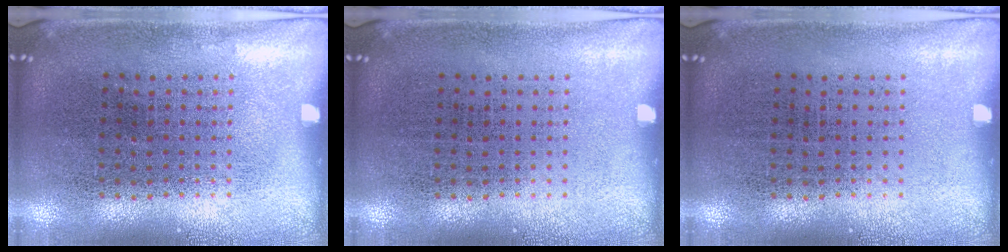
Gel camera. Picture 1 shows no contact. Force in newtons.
{"total": 0.0}
{"total": 0.0}